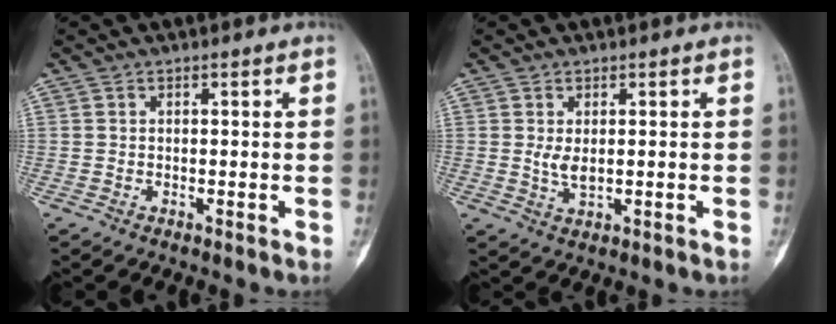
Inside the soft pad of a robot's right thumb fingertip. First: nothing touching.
{"total": 2.7, "force": [0.2, 1.2, 2.4], "torque": [-0.050, -0.008, 0.010]}